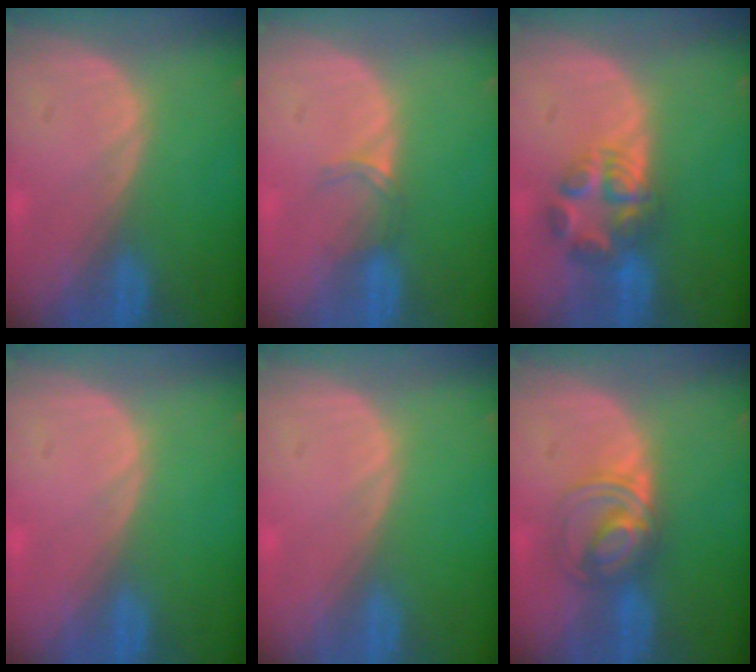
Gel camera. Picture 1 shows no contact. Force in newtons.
{"total": 2.2, "press": 1.7, "slide": 1.3}
{"total": 6.0, "press": 5.9, "slide": 0.8}
{"total": 0.0}
{"total": 0.0}
{"total": 5.6, "press": 5.5, "slide": 0.6}